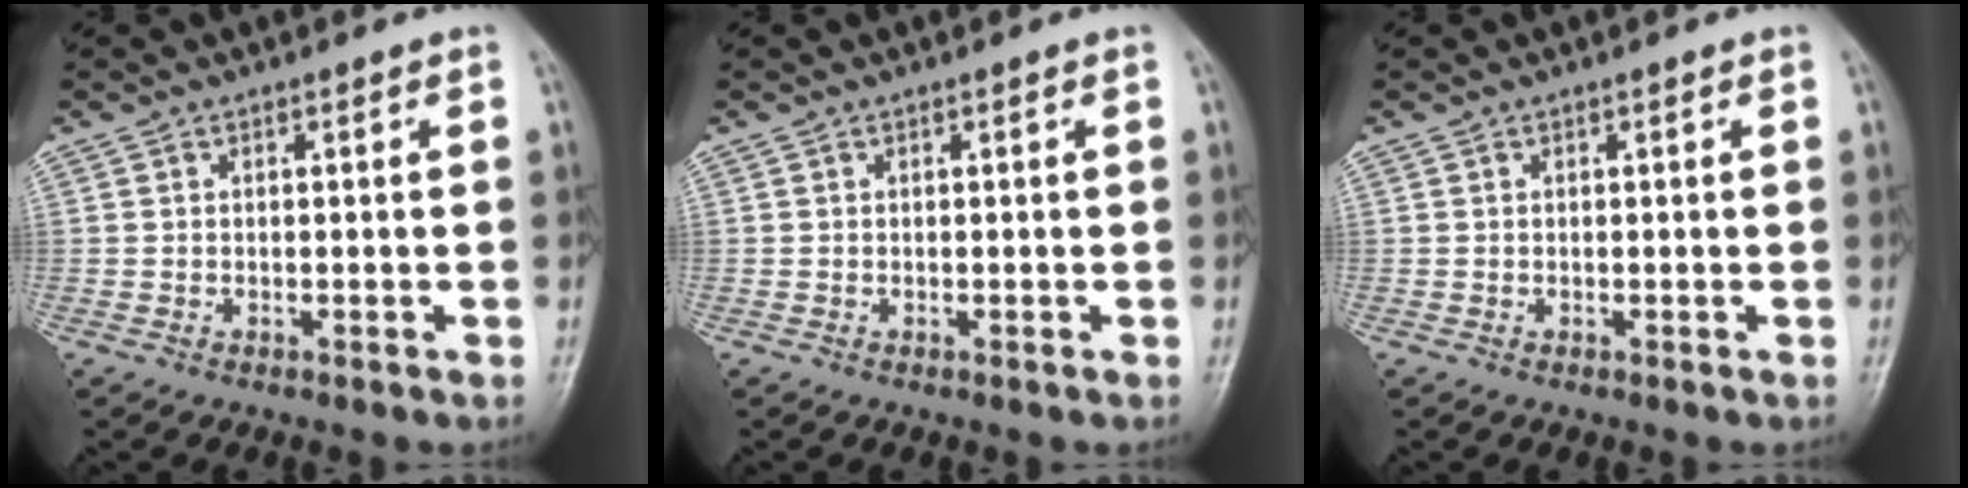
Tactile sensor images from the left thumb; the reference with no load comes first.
{"total": 0.0}
{"total": 0.0}